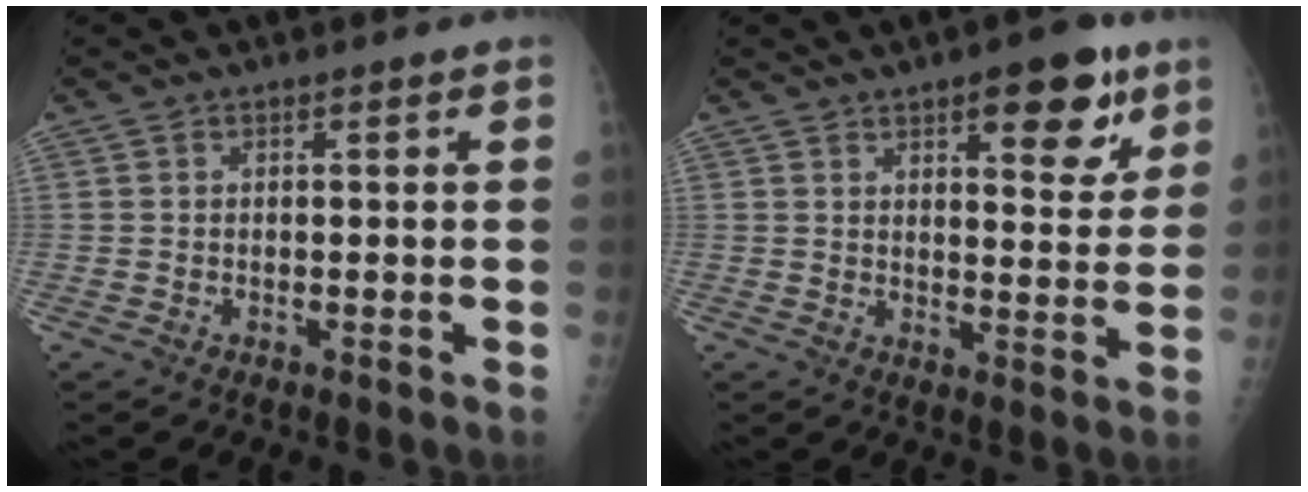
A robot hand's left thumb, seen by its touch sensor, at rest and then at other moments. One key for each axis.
{"total": 10.7, "fx": 6.0, "fy": 4.3, "fz": 7.7, "tx": -0.069, "ty": -0.029, "tz": 0.081}